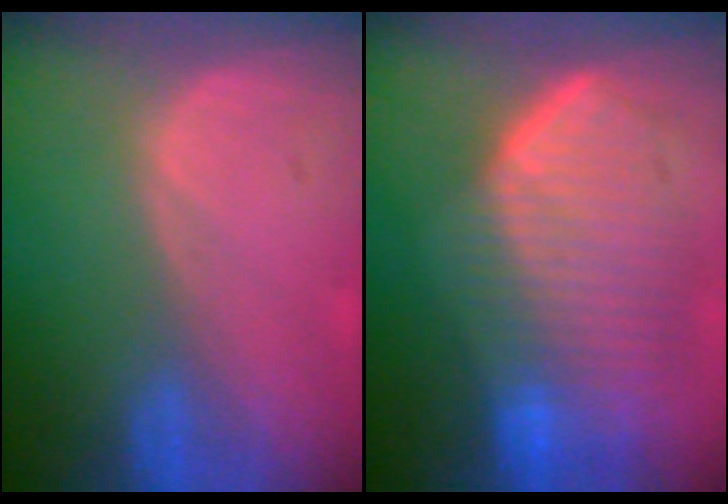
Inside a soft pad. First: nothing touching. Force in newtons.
{"total": 10.8, "press": 9.4, "slide": 5.3}